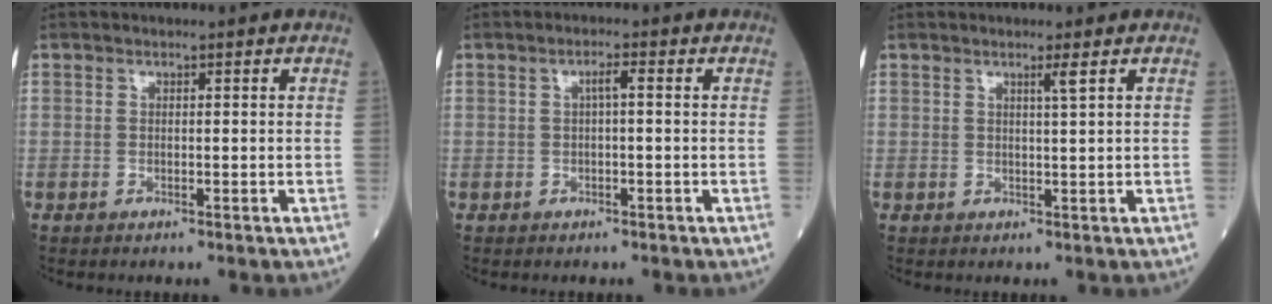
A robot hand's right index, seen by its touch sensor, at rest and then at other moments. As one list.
[{"total": 1.7, "force": [0.1, 0.2, 1.7], "torque": [-0.026, 0.005, 0.001]}, {"total": 1.5, "force": [0.8, -0.5, 1.1], "torque": [-0.026, -0.007, 0.016]}]